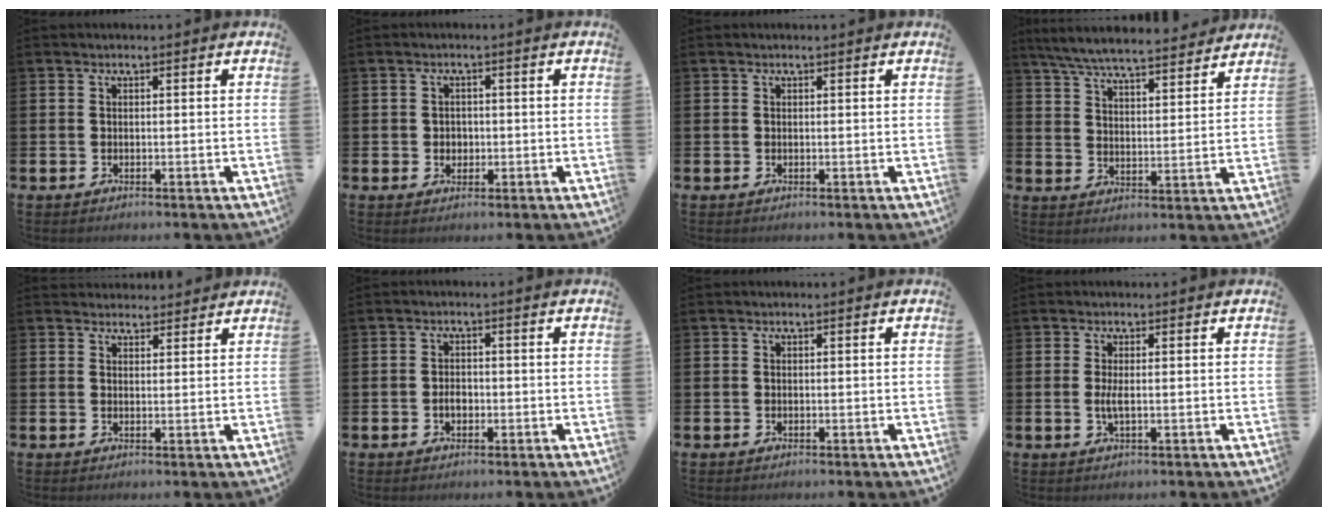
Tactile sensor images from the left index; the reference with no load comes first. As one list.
[{"total": 1.7, "force": [0.2, 1.6, 0.6], "torque": [0.007, 0.000, -0.004]}, {"total": 0.0}, {"total": 7.3, "force": [6.9, 0.8, 2.2], "torque": [-0.070, -0.041, 0.122]}, {"total": 2.7, "force": [2.6, 0.9, -0.2], "torque": [0.011, -0.013, 0.045]}, {"total": 2.0, "force": [-0.5, 1.4, 1.3], "torque": [-0.012, -0.001, -0.015]}, {"total": 0.0}, {"total": 1.8, "force": [-0.1, 0.3, 1.8], "torque": [-0.036, -0.001, -0.001]}]